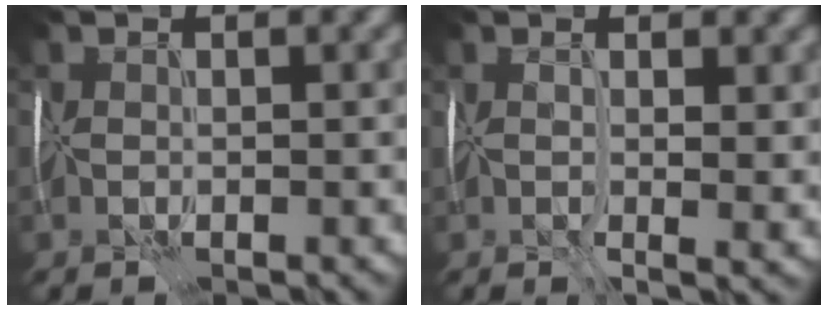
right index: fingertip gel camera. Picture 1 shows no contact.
{"total": 4.3, "force": [0.5, 1.8, 3.8], "torque": [-0.054, -0.015, 0.015]}